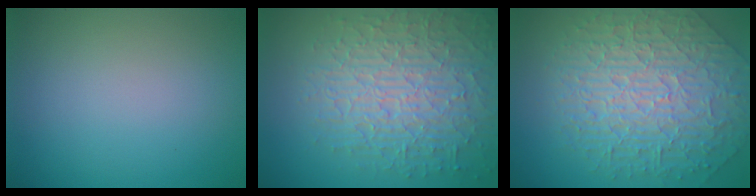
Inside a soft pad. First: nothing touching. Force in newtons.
{"total": 8.6, "press": 6.1, "slide": 6.1}
{"total": 8.8, "press": 6.6, "slide": 5.8}